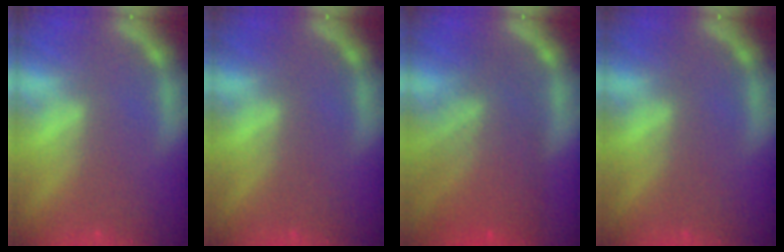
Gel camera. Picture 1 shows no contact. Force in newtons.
{"total": 0.0}
{"total": 8.5}
{"total": 0.0}